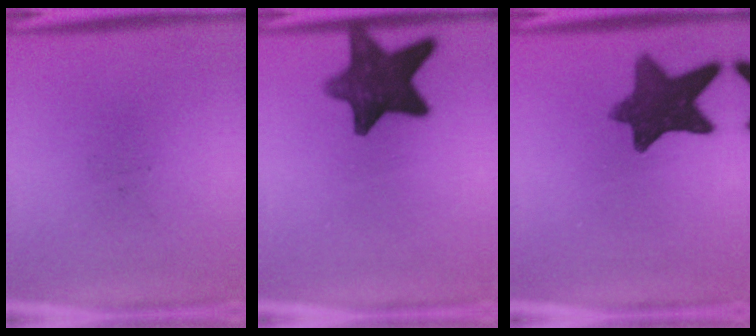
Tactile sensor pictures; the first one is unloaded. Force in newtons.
{"total": 12.3}
{"total": 10.8}